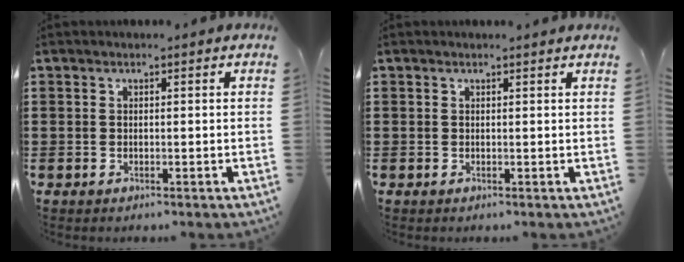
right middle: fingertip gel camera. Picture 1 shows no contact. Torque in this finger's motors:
{"motor_torque": [-0.14, -0.24, -0.10, -0.01]}